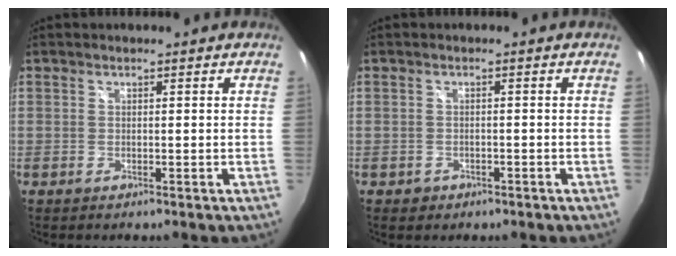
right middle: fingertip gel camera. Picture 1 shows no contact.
{"total": 2.2, "force": [-1.1, 1.7, 0.6], "torque": [-0.017, 0.001, -0.012]}